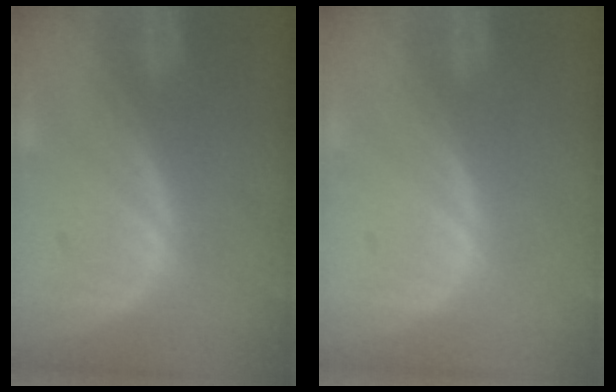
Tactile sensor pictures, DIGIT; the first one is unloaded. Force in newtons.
{"total": 0.0}